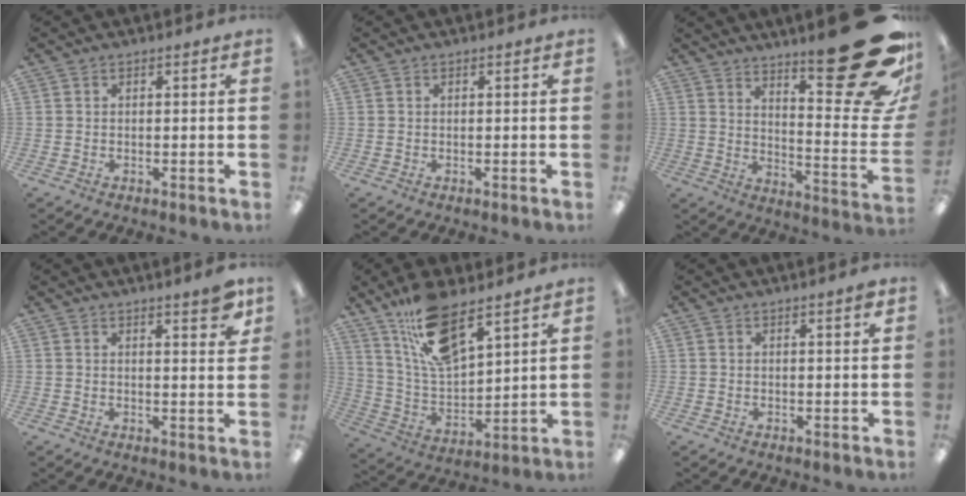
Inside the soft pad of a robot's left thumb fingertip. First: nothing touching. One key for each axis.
{"total": 0.0}
{"total": 26.7, "fx": 15.8, "fy": 7.3, "fz": 20.2, "tx": -0.254, "ty": -0.118, "tz": 0.260}
{"total": 5.0, "fx": 3.8, "fy": 1.0, "fz": 3.1, "tx": -0.038, "ty": -0.022, "tz": 0.060}
{"total": 15.7, "fx": 11.5, "fy": 5.2, "fz": 9.3, "tx": -0.187, "ty": -0.051, "tz": 0.204}
{"total": 1.9, "fx": 1.3, "fy": 0.1, "fz": 1.4, "tx": -0.021, "ty": -0.002, "tz": 0.020}